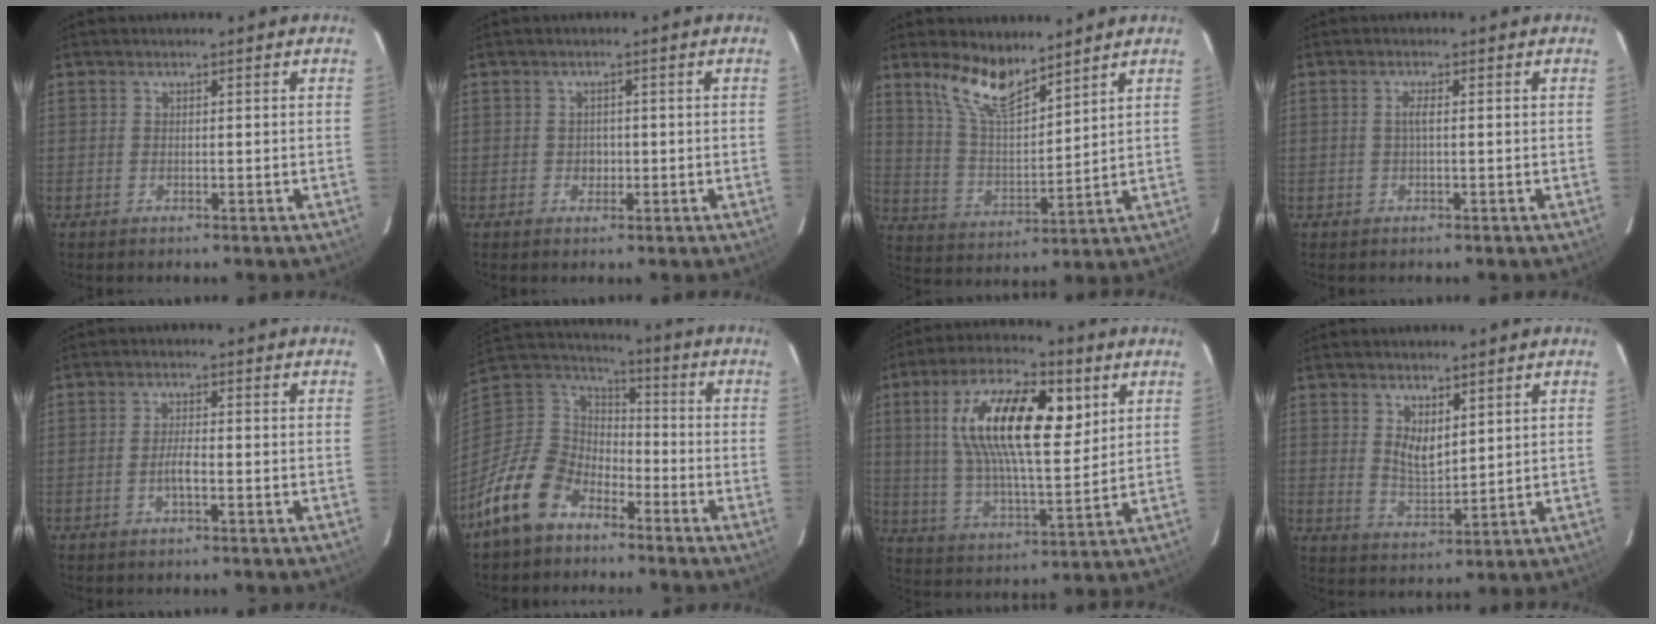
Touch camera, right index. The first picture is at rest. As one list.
[{"total": 1.8, "force": [-0.4, 1.7, 0.4], "torque": [-0.005, 0.002, -0.002]}, {"total": 10.4, "force": [7.8, 3.1, 6.1], "torque": [-0.116, 0.003, 0.158]}, {"total": 1.3, "force": [-0.1, -0.1, 1.3], "torque": [-0.025, 0.001, -0.003]}, {"total": 2.3, "force": [-1.0, 0.4, 2.0], "torque": [-0.041, 0.000, -0.019]}, {"total": 15.2, "force": [-9.9, 9.2, 6.8], "torque": [-0.169, 0.015, -0.184]}, {"total": 19.2, "force": [6.4, 7.3, 16.6], "torque": [-0.303, 0.019, 0.112]}, {"total": 5.3, "force": [2.5, 2.6, 3.9], "torque": [-0.064, -0.007, 0.050]}]